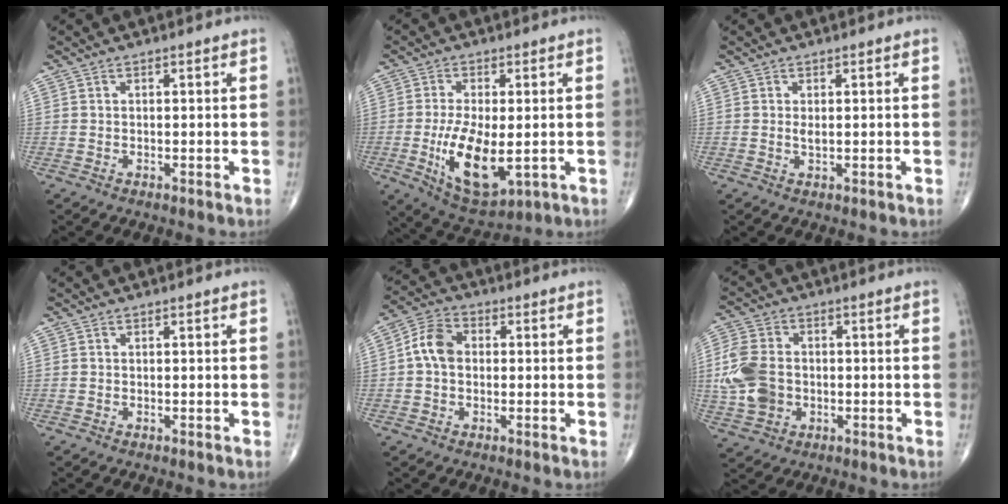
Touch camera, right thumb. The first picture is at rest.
{"total": 12.4, "force": [-2.2, 5.4, 10.9], "torque": [-0.190, -0.021, -0.024]}
{"total": 1.0, "force": [0.2, 0.4, 0.9], "torque": [-0.016, -0.003, 0.005]}
{"total": 0.0}
{"total": 6.6, "force": [0.1, 4.8, 4.4], "torque": [-0.079, 0.021, -0.008]}
{"total": 10.2, "force": [-0.9, 7.8, 6.6], "torque": [-0.138, 0.006, -0.018]}